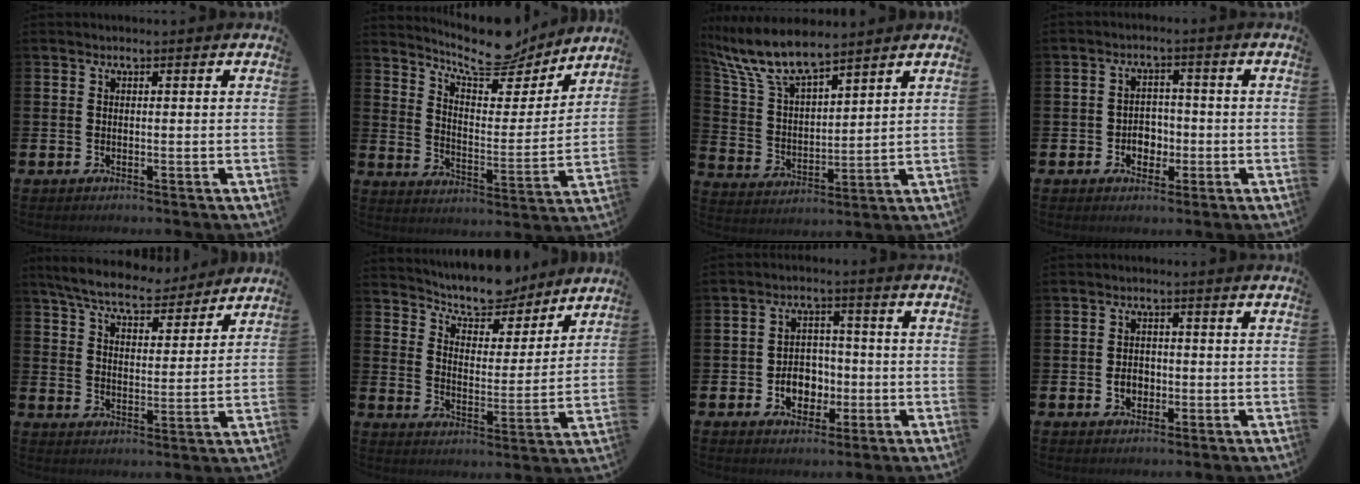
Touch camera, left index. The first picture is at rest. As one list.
[{"total": 10.7, "force": [9.7, 2.8, 3.6], "torque": [-0.080, -0.070, 0.170]}, {"total": 9.3, "force": [8.2, 2.0, 3.8], "torque": [-0.109, -0.035, 0.150]}, {"total": 3.2, "force": [-1.1, 2.6, 1.4], "torque": [-0.022, 0.002, -0.029]}, {"total": 7.5, "force": [7.1, 1.4, 2.0], "torque": [-0.063, -0.038, 0.126]}, {"total": 8.4, "force": [7.8, 2.5, 1.8], "torque": [-0.051, -0.058, 0.136]}, {"total": 5.0, "force": [-1.5, 4.1, 2.4], "torque": [-0.034, 0.002, -0.036]}, {"total": 2.5, "force": [-0.6, 1.9, 1.4], "torque": [-0.016, -0.001, -0.018]}]